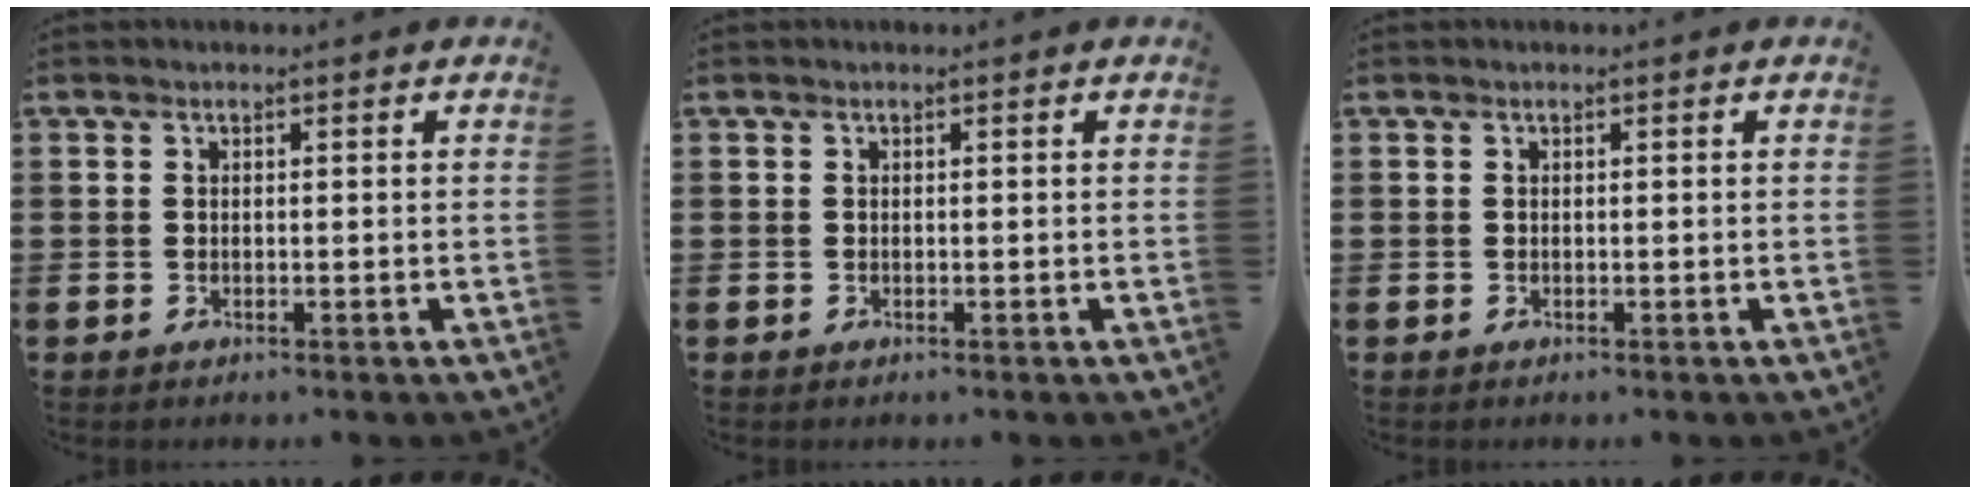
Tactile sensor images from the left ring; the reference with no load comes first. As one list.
[{"total": 0.0}, {"total": 0.0}]